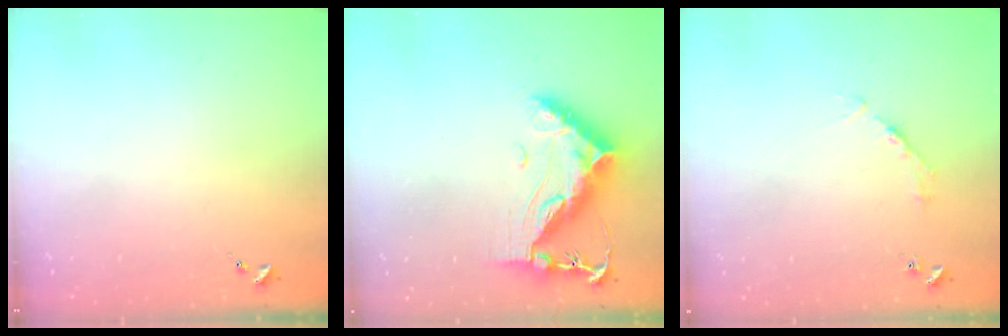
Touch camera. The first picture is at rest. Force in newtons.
{"total": 13.5, "press": 13.4, "slide": 1.3}
{"total": 2.7, "press": 2.7, "slide": 0.4}